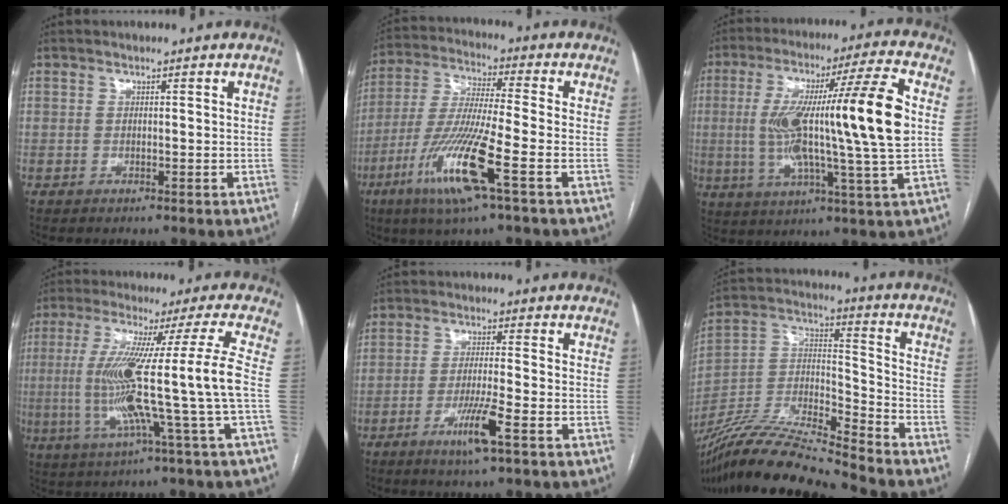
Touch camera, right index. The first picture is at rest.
{"total": 13.8, "force": [-6.1, 0.0, 12.3], "torque": [-0.260, -0.024, -0.118]}
{"total": 20.1, "force": [1.2, -0.2, 20.0], "torque": [-0.353, 0.012, 0.008]}
{"total": 14.7, "force": [-2.0, -2.5, 14.3], "torque": [-0.267, -0.003, -0.036]}
{"total": 6.3, "force": [-3.2, -0.4, 5.4], "torque": [-0.101, -0.012, -0.060]}
{"total": 17.1, "force": [-15.7, -0.1, 6.6], "torque": [-0.126, 0.018, -0.293]}